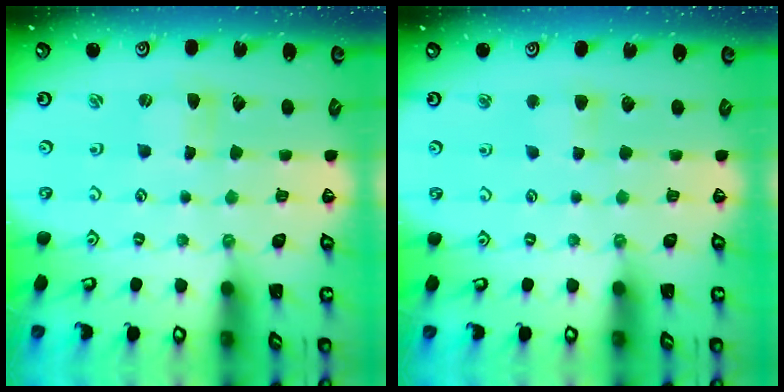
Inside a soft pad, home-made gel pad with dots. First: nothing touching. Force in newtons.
{"total": 2.8, "press": 2.8, "slide": 0.5}